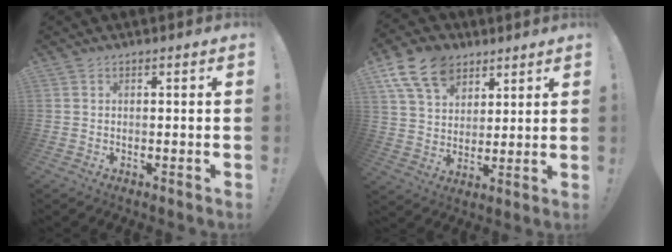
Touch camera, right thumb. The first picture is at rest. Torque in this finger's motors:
{"motor_torque": [0.13, 0.35, 0.42, 0.27, 0.03]}